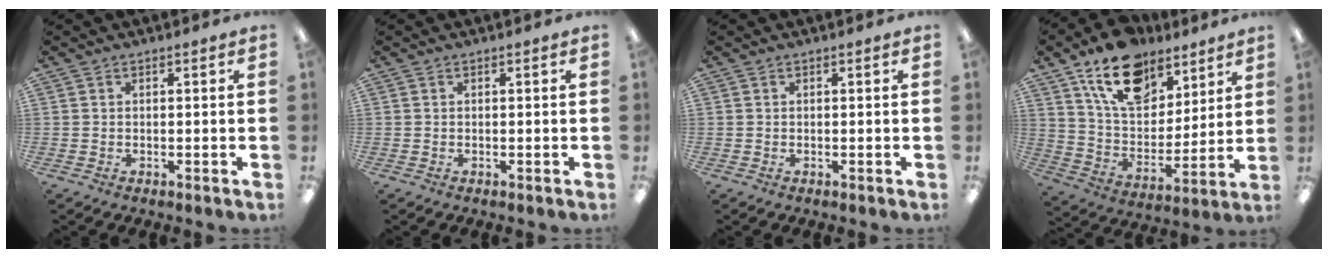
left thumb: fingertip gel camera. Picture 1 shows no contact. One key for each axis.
{"total": 0.0}
{"total": 0.0}
{"total": 17.8, "fx": 11.9, "fy": 10.1, "fz": 8.6, "tx": -0.144, "ty": -0.058, "tz": 0.216}